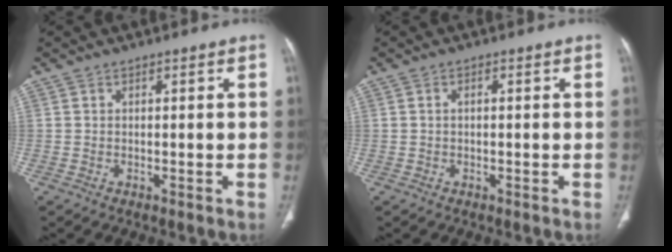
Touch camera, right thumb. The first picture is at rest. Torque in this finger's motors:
{"motor_torque": [-0.50, 0.38, -0.05, 0.47, 0.06]}